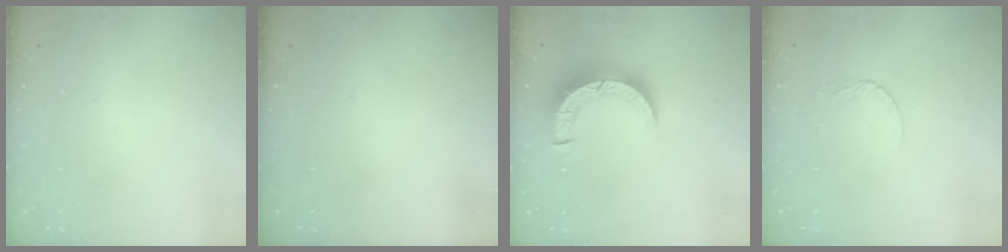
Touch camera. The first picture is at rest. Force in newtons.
{"total": 0.0}
{"total": 9.4, "press": 9.3, "slide": 1.0}
{"total": 2.6, "press": 2.6, "slide": 0.1}